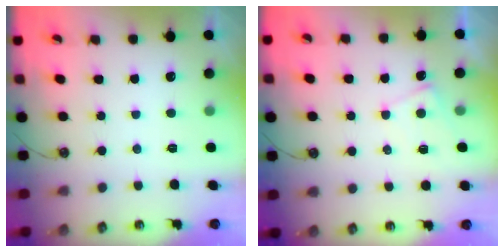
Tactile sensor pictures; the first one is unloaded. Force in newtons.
{"total": 2.6, "press": 2.6, "slide": 0.3}